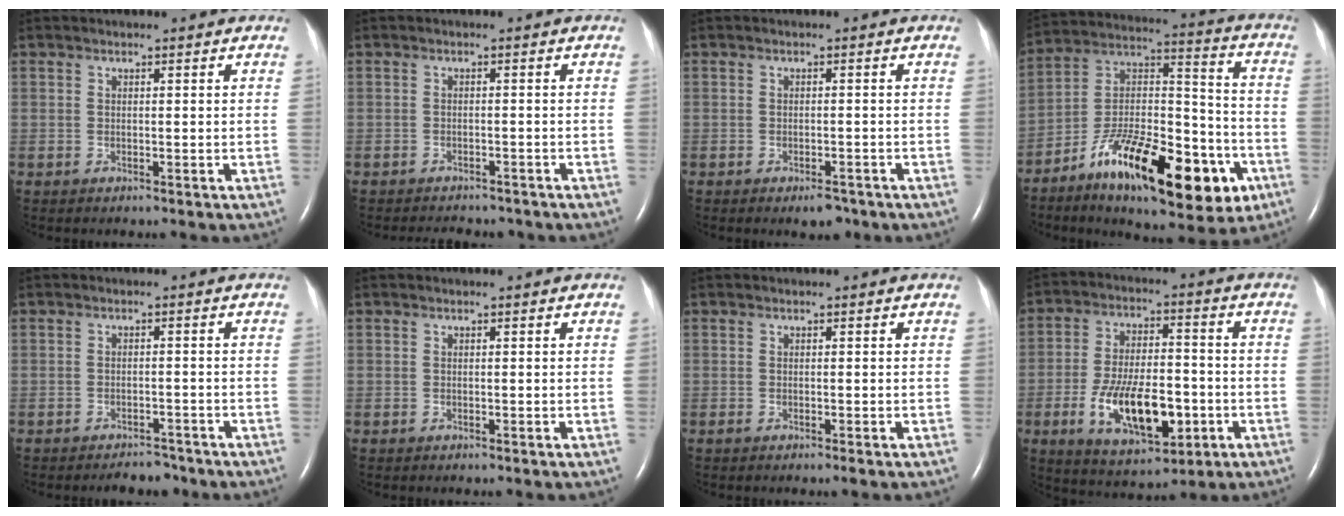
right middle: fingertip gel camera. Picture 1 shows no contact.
{"total": 6.5, "force": [-5.8, 2.3, 1.9], "torque": [-0.027, -0.001, -0.068]}
{"total": 2.4, "force": [-1.7, 1.0, 1.4], "torque": [-0.021, -0.001, -0.018]}
{"total": 23.6, "force": [-12.0, 8.3, 18.5], "torque": [-0.275, 0.016, -0.184]}
{"total": 3.0, "force": [-2.7, 1.1, 0.6], "torque": [-0.011, 0.001, -0.037]}
{"total": 0.0}
{"total": 0.6, "force": [-0.4, -0.1, 0.4], "torque": [-0.008, -0.001, -0.007]}
{"total": 13.8, "force": [-4.3, 5.8, 11.8], "torque": [-0.223, -0.002, -0.064]}